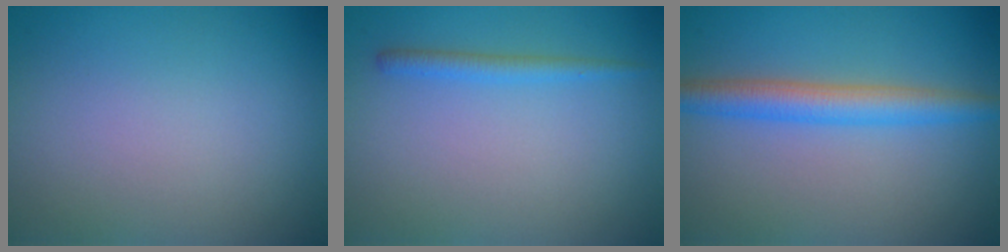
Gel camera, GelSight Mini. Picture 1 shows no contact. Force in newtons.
{"total": 1.4, "press": 1.4, "slide": 0.1}
{"total": 3.9, "press": 3.9, "slide": 0.0}